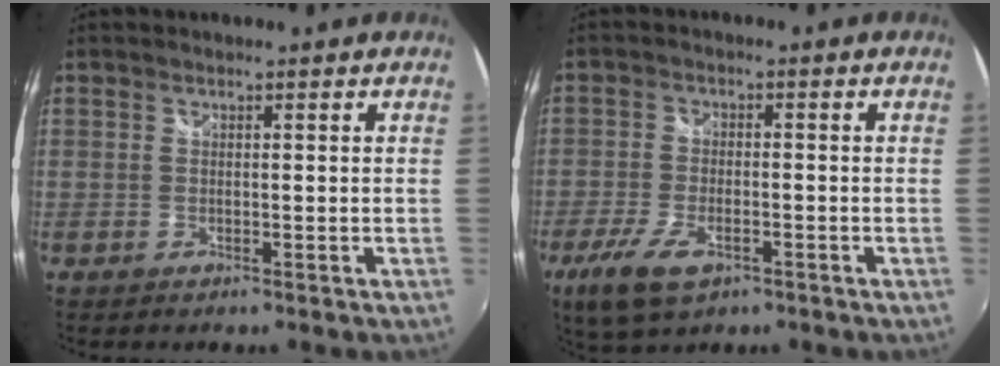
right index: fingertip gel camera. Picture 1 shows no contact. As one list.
[{"total": 10.4, "force": [-5.8, 4.2, 7.6], "torque": [-0.178, -0.032, -0.108]}]